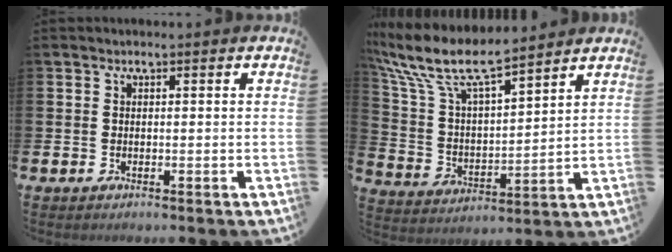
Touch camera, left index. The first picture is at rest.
{"total": 10.0, "force": [8.4, 2.6, 4.7], "torque": [-0.130, -0.044, 0.146]}